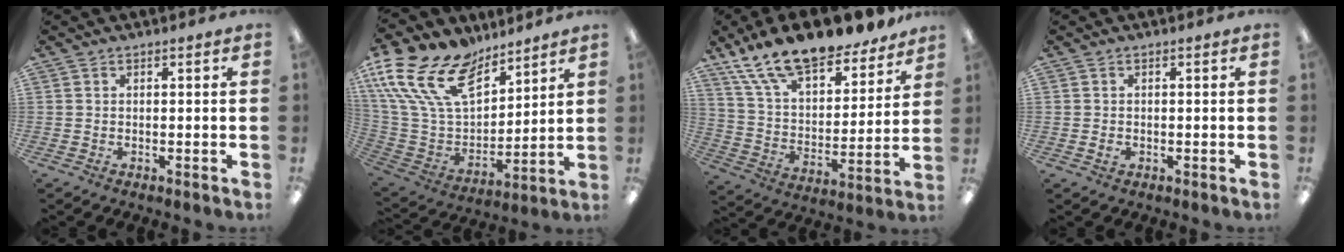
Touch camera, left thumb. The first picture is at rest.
{"total": 21.9, "force": [13.5, 12.5, 11.8], "torque": [-0.269, -0.078, 0.249]}
{"total": 19.6, "force": [15.9, 6.7, 9.3], "torque": [-0.177, -0.104, 0.283]}
{"total": 1.1, "force": [-0.2, 0.8, 0.8], "torque": [-0.013, 0.001, -0.004]}